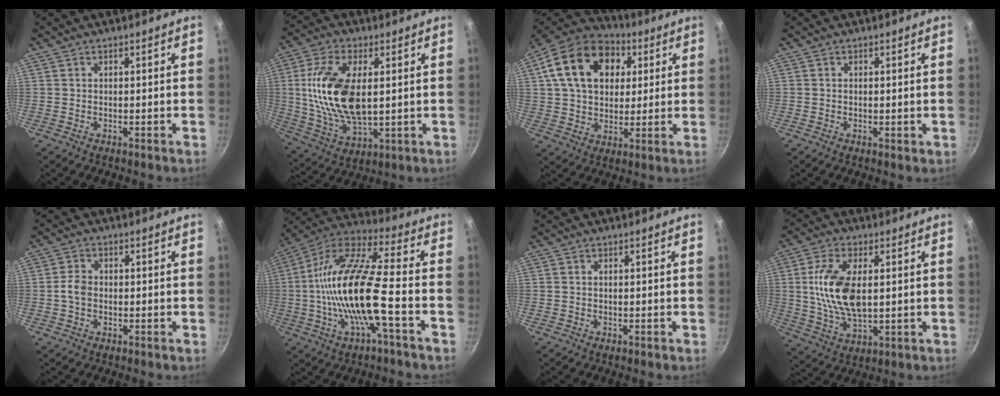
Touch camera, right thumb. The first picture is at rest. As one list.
[{"total": 17.2, "force": [2.3, 8.8, 14.7], "torque": [-0.280, -0.005, 0.049]}, {"total": 20.3, "force": [6.1, 14.4, 13.0], "torque": [-0.205, 0.012, 0.095]}, {"total": 0.8, "force": [0.0, 0.3, 0.7], "torque": [-0.010, -0.001, -0.002]}, {"total": 3.3, "force": [-0.5, 2.4, 2.2], "torque": [-0.039, 0.014, -0.014]}, {"total": 19.8, "force": [-4.0, 5.3, 18.7], "torque": [-0.352, 0.037, -0.091]}, {"total": 0.0}, {"total": 13.3, "force": [1.7, 6.7, 11.3], "torque": [-0.215, -0.003, 0.035]}]